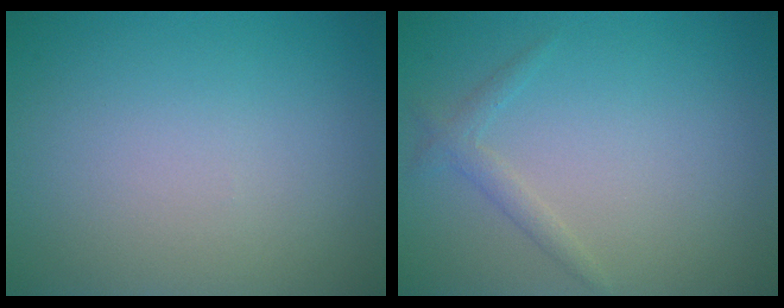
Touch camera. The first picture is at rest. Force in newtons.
{"total": 1.3, "press": 1.3, "slide": 0.1}